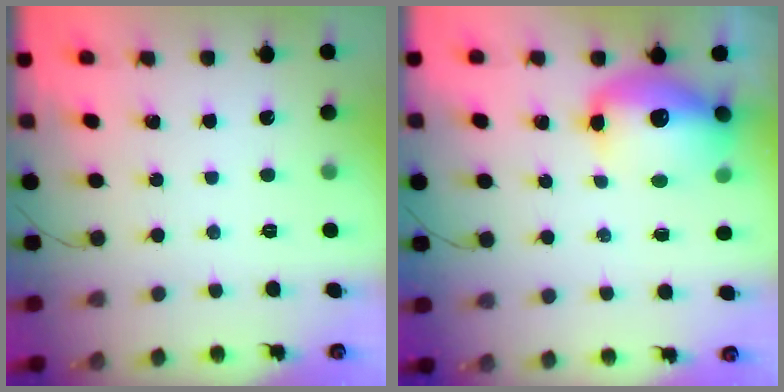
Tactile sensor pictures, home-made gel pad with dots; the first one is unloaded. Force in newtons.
{"total": 13.6, "press": 13.3, "slide": 3.0}